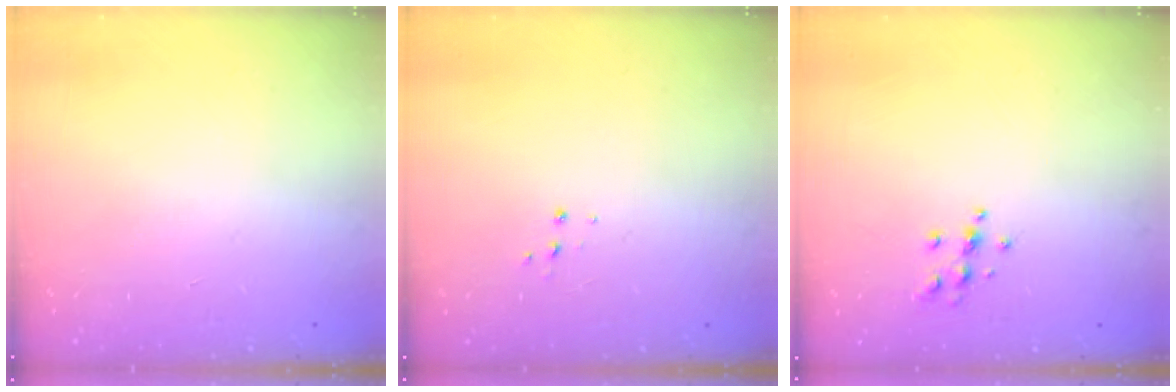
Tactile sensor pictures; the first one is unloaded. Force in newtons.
{"total": 3.9, "press": 3.9, "slide": 0.5}
{"total": 6.2, "press": 6.2, "slide": 0.6}